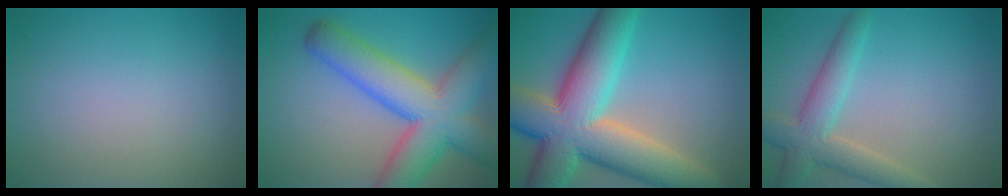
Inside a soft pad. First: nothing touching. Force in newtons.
{"total": 10.1, "press": 10.1, "slide": 0.5}
{"total": 13.8, "press": 13.8, "slide": 0.9}
{"total": 4.7, "press": 4.7, "slide": 0.4}